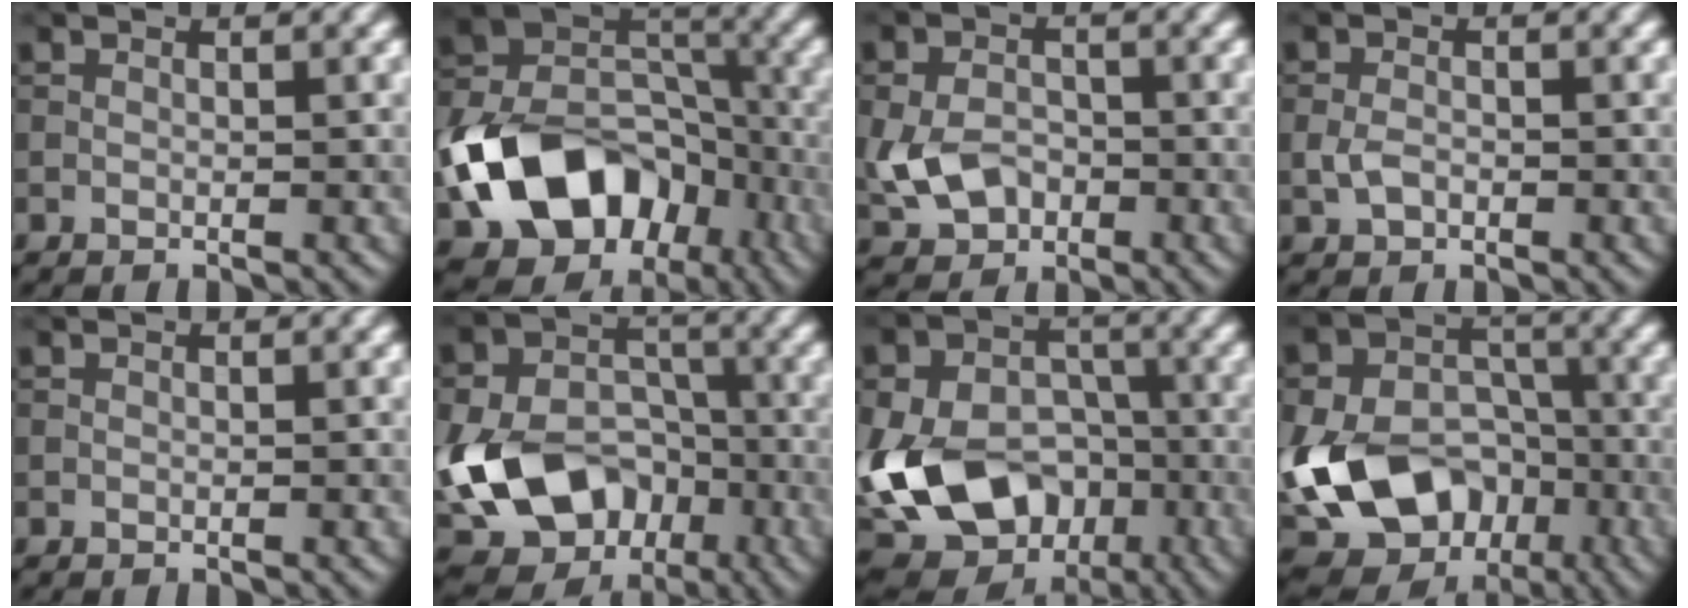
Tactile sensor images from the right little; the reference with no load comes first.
{"total": 12.7, "force": [-5.4, 8.8, 7.5], "torque": [-0.134, -0.003, -0.099]}
{"total": 4.7, "force": [-1.2, 3.5, 3.0], "torque": [-0.071, -0.010, -0.024]}
{"total": 1.8, "force": [-0.5, 1.2, 1.2], "torque": [-0.027, 0.002, -0.013]}
{"total": 0.0}
{"total": 17.0, "force": [-5.8, 13.3, 8.8], "torque": [-0.164, -0.035, -0.102]}
{"total": 17.3, "force": [-5.0, 13.1, 10.1], "torque": [-0.194, -0.026, -0.094]}
{"total": 19.0, "force": [-6.5, 15.0, 9.7], "torque": [-0.186, -0.031, -0.115]}